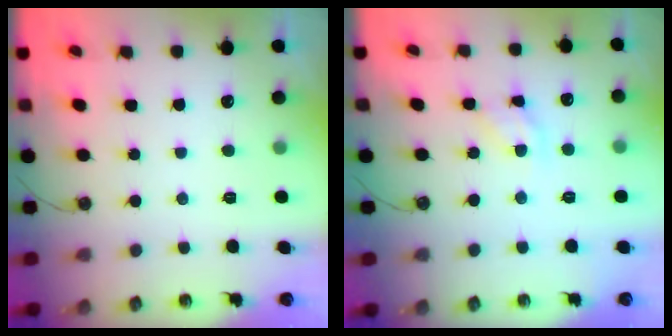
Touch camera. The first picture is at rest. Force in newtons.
{"total": 9.4, "press": 9.3, "slide": 0.7}